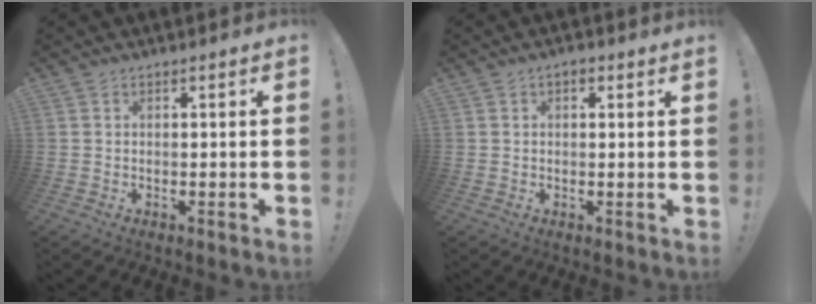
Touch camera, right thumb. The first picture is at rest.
{"total": 1.3, "force": [0.7, 0.6, 0.9], "torque": [-0.019, 0.002, 0.012]}